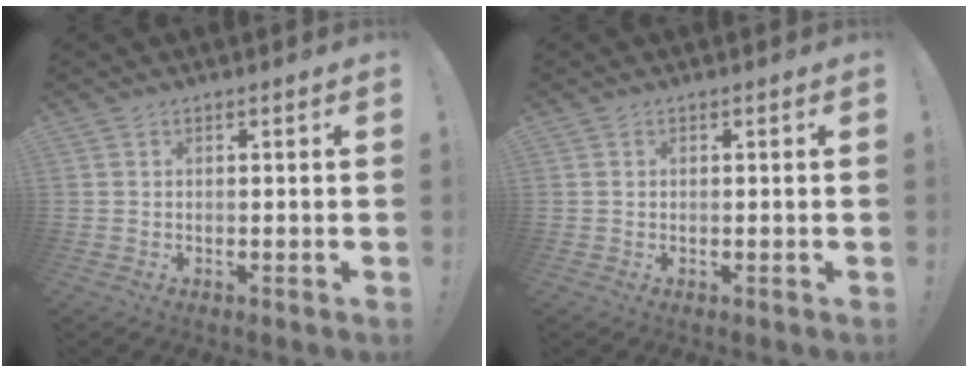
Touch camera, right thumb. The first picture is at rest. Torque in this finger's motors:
{"motor_torque": [-0.07, 0.00, 0.17, -0.12, -0.01]}